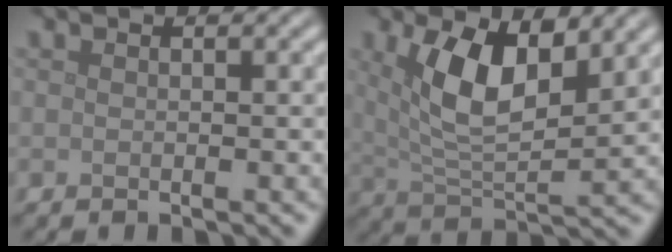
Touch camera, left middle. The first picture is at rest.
{"total": 7.5, "force": [2.7, 3.4, 6.2], "torque": [-0.124, -0.003, 0.054]}